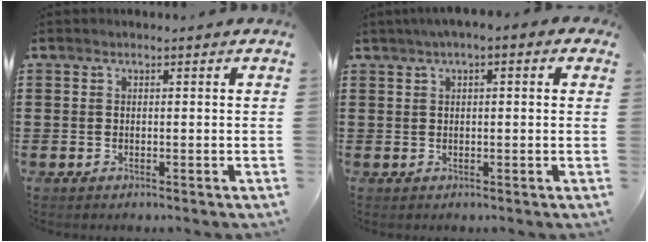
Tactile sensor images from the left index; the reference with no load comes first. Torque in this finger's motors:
{"motor_torque": [2.14, 0.00, 1.06, 0.21]}